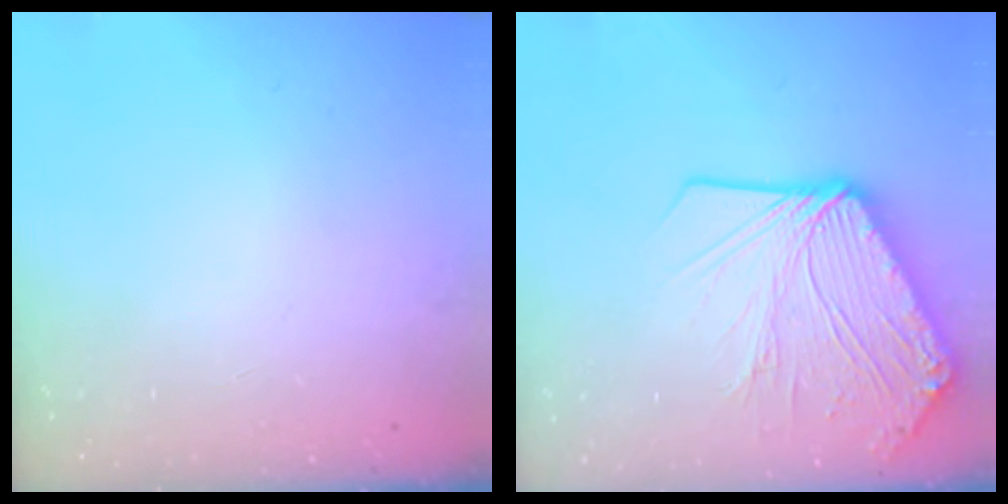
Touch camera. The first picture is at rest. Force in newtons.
{"total": 21.3, "press": 21.2, "slide": 2.4}